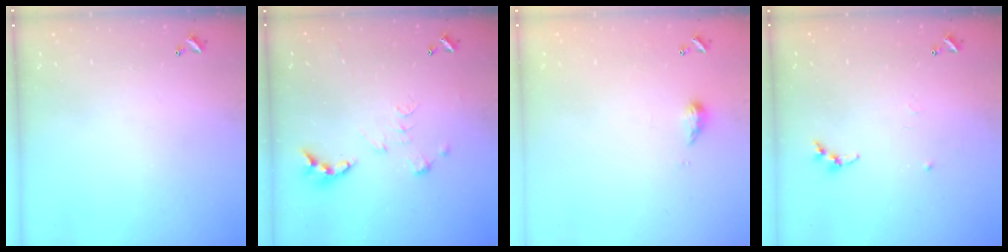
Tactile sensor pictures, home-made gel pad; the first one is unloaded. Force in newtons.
{"total": 0.0}
{"total": 4.7, "press": 4.6, "slide": 0.4}
{"total": 7.4, "press": 7.3, "slide": 0.9}